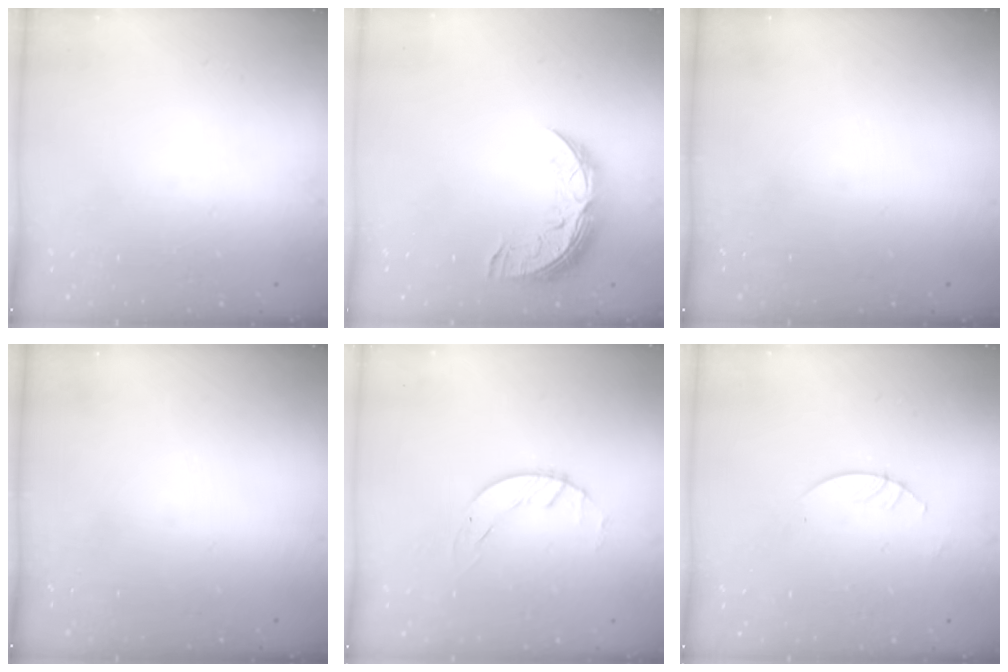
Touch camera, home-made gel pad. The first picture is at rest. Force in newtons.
{"total": 10.7, "press": 10.6, "slide": 0.6}
{"total": 0.0}
{"total": 0.0}
{"total": 1.4, "press": 1.4, "slide": 0.2}
{"total": 3.0, "press": 2.9, "slide": 0.3}